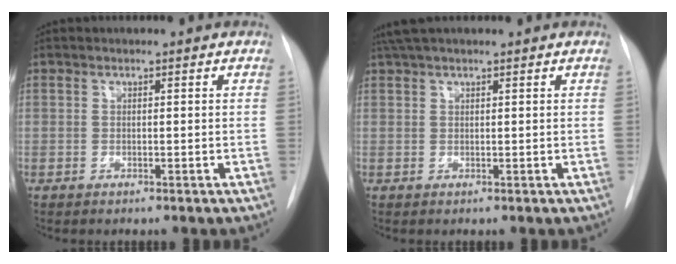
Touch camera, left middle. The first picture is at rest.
{"total": 4.9, "force": [4.0, 0.7, 2.7], "torque": [-0.046, 0.039, 0.072]}